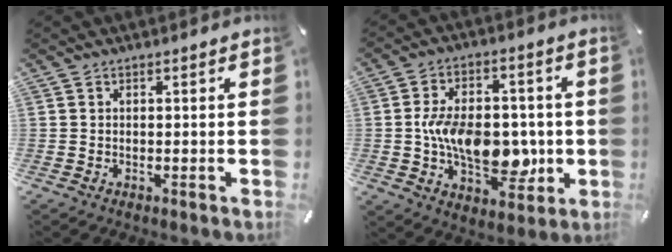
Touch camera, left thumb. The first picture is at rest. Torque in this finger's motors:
{"motor_torque": [2.43, 2.58, 1.86, 0.01, 0.48]}